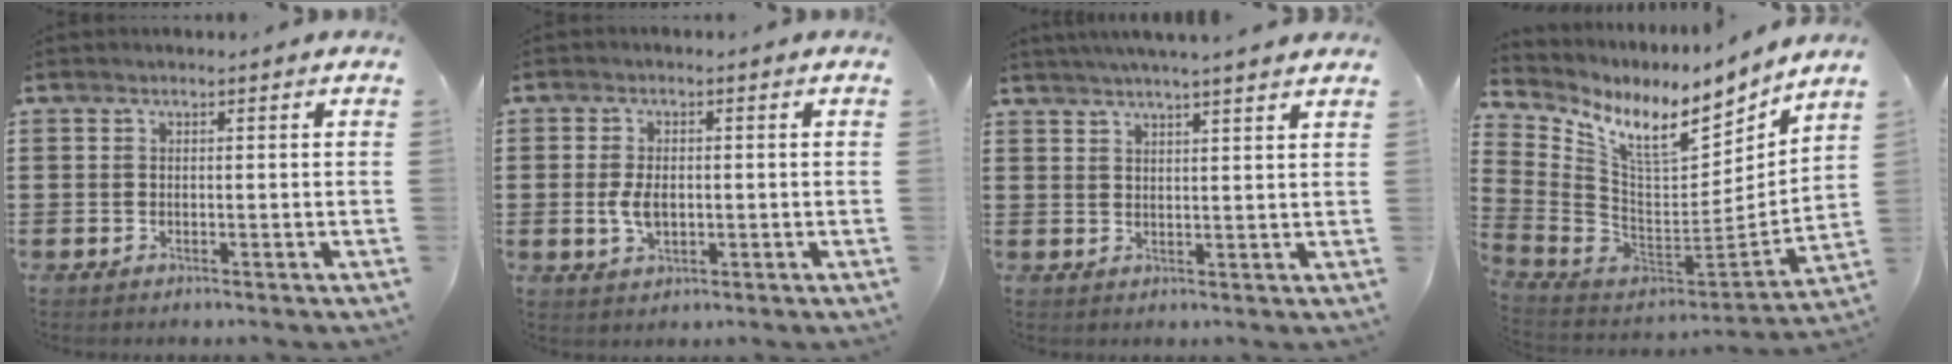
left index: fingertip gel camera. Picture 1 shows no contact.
{"total": 4.1, "force": [-0.4, 2.3, 3.3], "torque": [-0.077, 0.000, -0.011]}
{"total": 3.1, "force": [2.8, -0.7, 1.2], "torque": [-0.031, -0.009, 0.048]}
{"total": 10.3, "force": [6.6, 3.7, 7.0], "torque": [-0.159, -0.044, 0.112]}